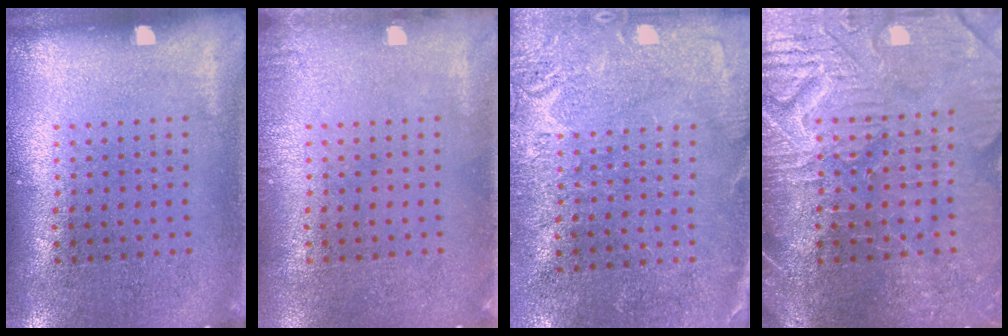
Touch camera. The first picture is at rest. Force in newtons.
{"total": 0.7, "press": 0.7, "slide": 0.1}
{"total": 2.7, "press": 2.7, "slide": 0.7}
{"total": 4.4, "press": 4.0, "slide": 1.8}